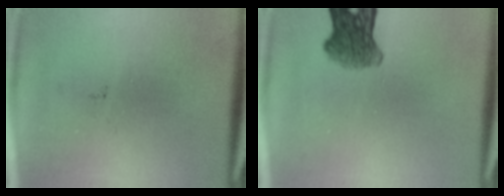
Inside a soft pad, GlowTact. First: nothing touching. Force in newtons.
{"total": 5.8}